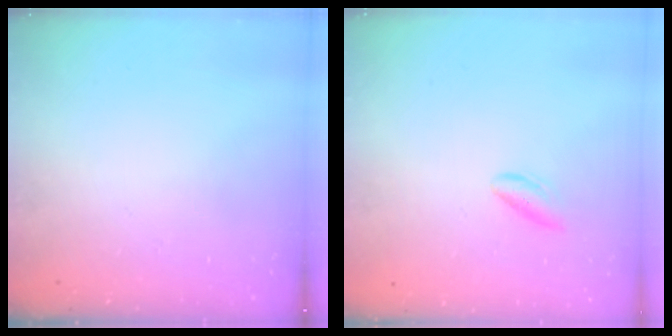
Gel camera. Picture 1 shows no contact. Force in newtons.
{"total": 3.7, "press": 3.5, "slide": 1.2}